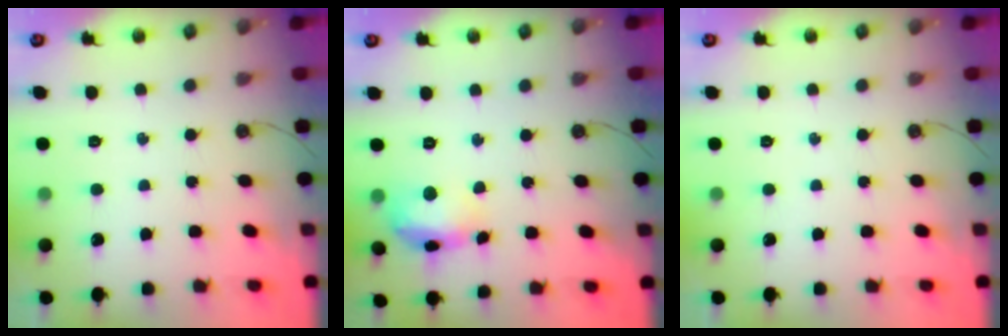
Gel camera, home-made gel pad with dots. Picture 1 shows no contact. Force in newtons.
{"total": 13.8, "press": 13.8, "slide": 1.0}
{"total": 0.0}